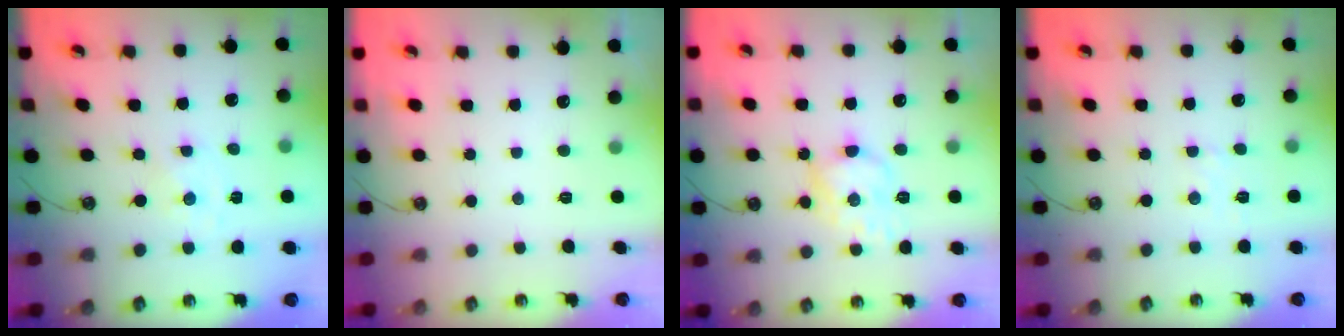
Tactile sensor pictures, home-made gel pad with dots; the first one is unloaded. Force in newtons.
{"total": 0.0}
{"total": 9.2, "press": 9.2, "slide": 0.2}
{"total": 1.9, "press": 1.9, "slide": 0.3}